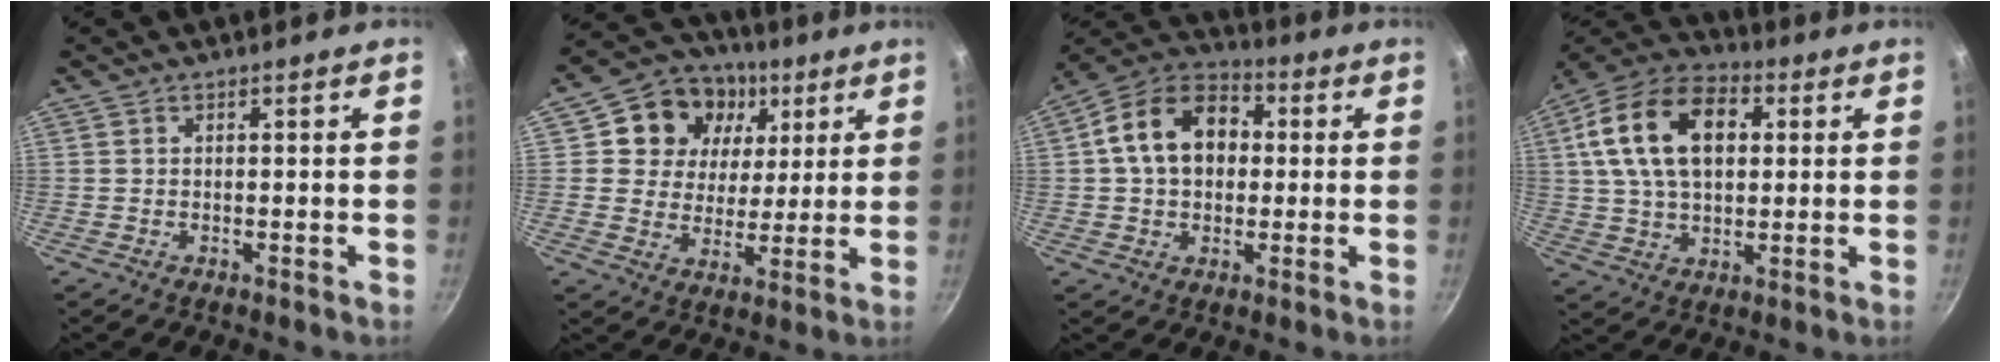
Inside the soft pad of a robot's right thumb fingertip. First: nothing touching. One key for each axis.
{"total": 14.6, "fx": 5.2, "fy": 12.3, "fz": 5.9, "tx": -0.074, "ty": -0.006, "tz": 0.076}
{"total": 14.6, "fx": 1.8, "fy": 10.9, "fz": 9.6, "tx": -0.129, "ty": 0.030, "tz": 0.012}
{"total": 18.6, "fx": 4.3, "fy": 11.9, "fz": 13.7, "tx": -0.226, "ty": 0.017, "tz": 0.062}